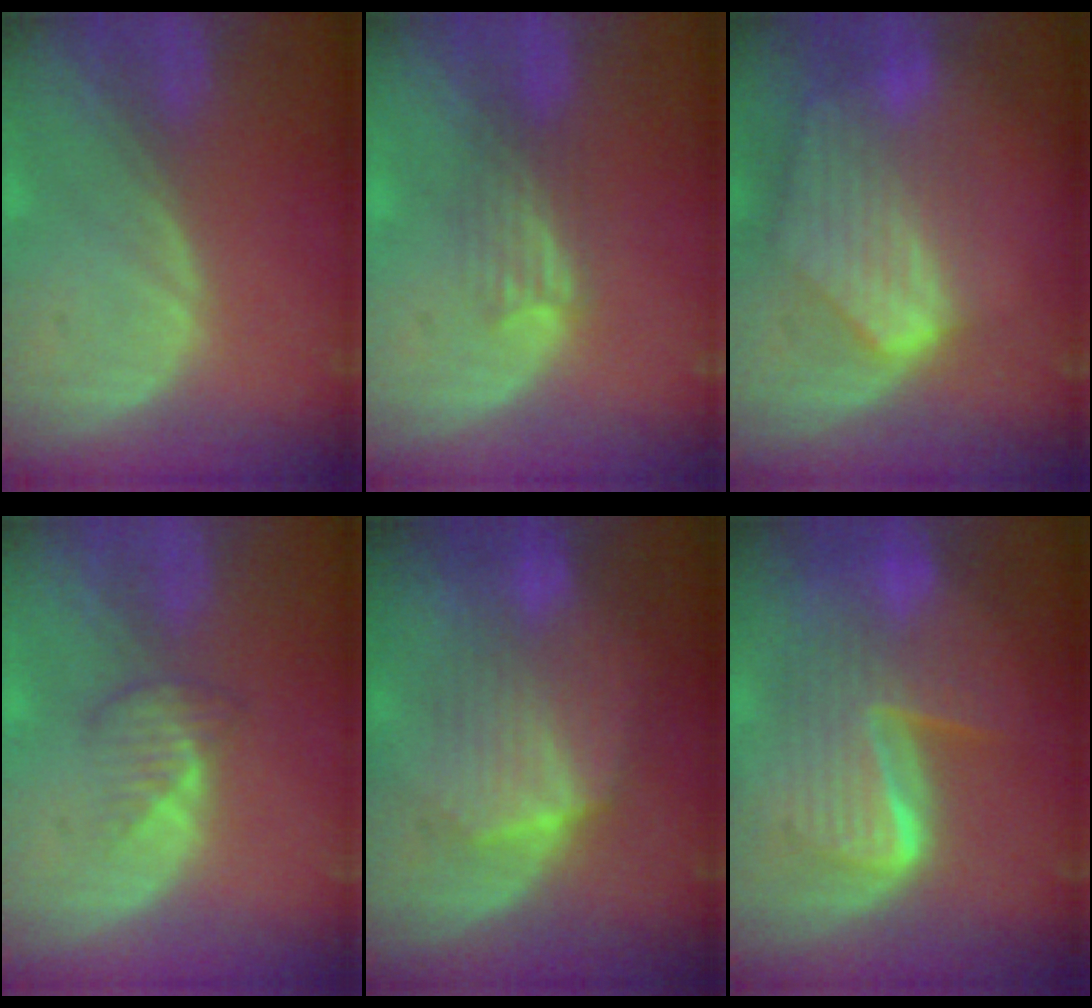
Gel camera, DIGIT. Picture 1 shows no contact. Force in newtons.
{"total": 3.2, "press": 2.9, "slide": 1.5}
{"total": 8.6, "press": 7.7, "slide": 3.8}
{"total": 2.6, "press": 2.6, "slide": 0.4}
{"total": 7.0, "press": 6.9, "slide": 1.3}
{"total": 9.3, "press": 9.2, "slide": 0.7}